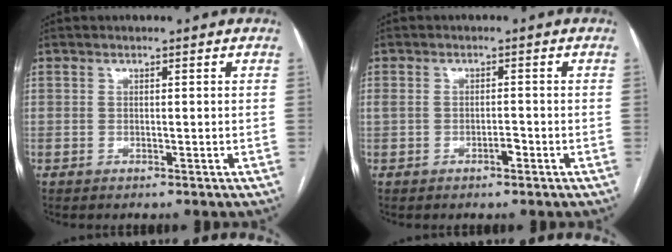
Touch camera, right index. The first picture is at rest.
{"total": 2.1, "force": [-0.8, 0.9, 1.7], "torque": [-0.037, 0.013, -0.008]}